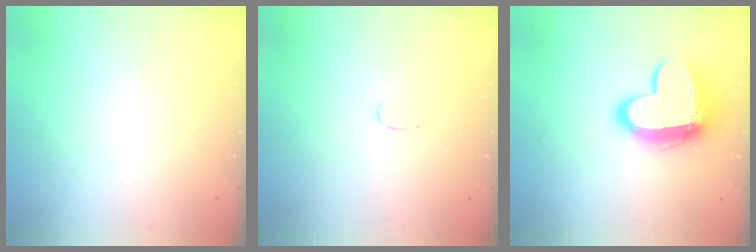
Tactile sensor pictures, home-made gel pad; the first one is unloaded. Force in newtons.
{"total": 3.7, "press": 3.7, "slide": 0.3}
{"total": 14.4, "press": 14.4, "slide": 1.0}